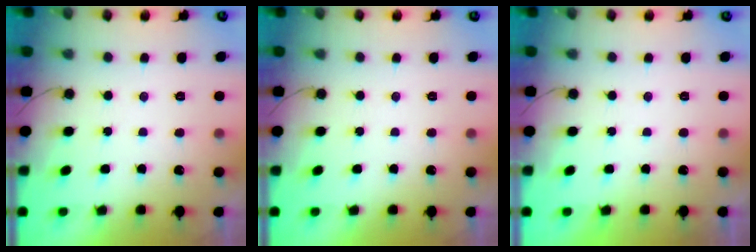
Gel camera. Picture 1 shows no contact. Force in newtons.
{"total": 0.0}
{"total": 1.9, "press": 1.9, "slide": 0.1}